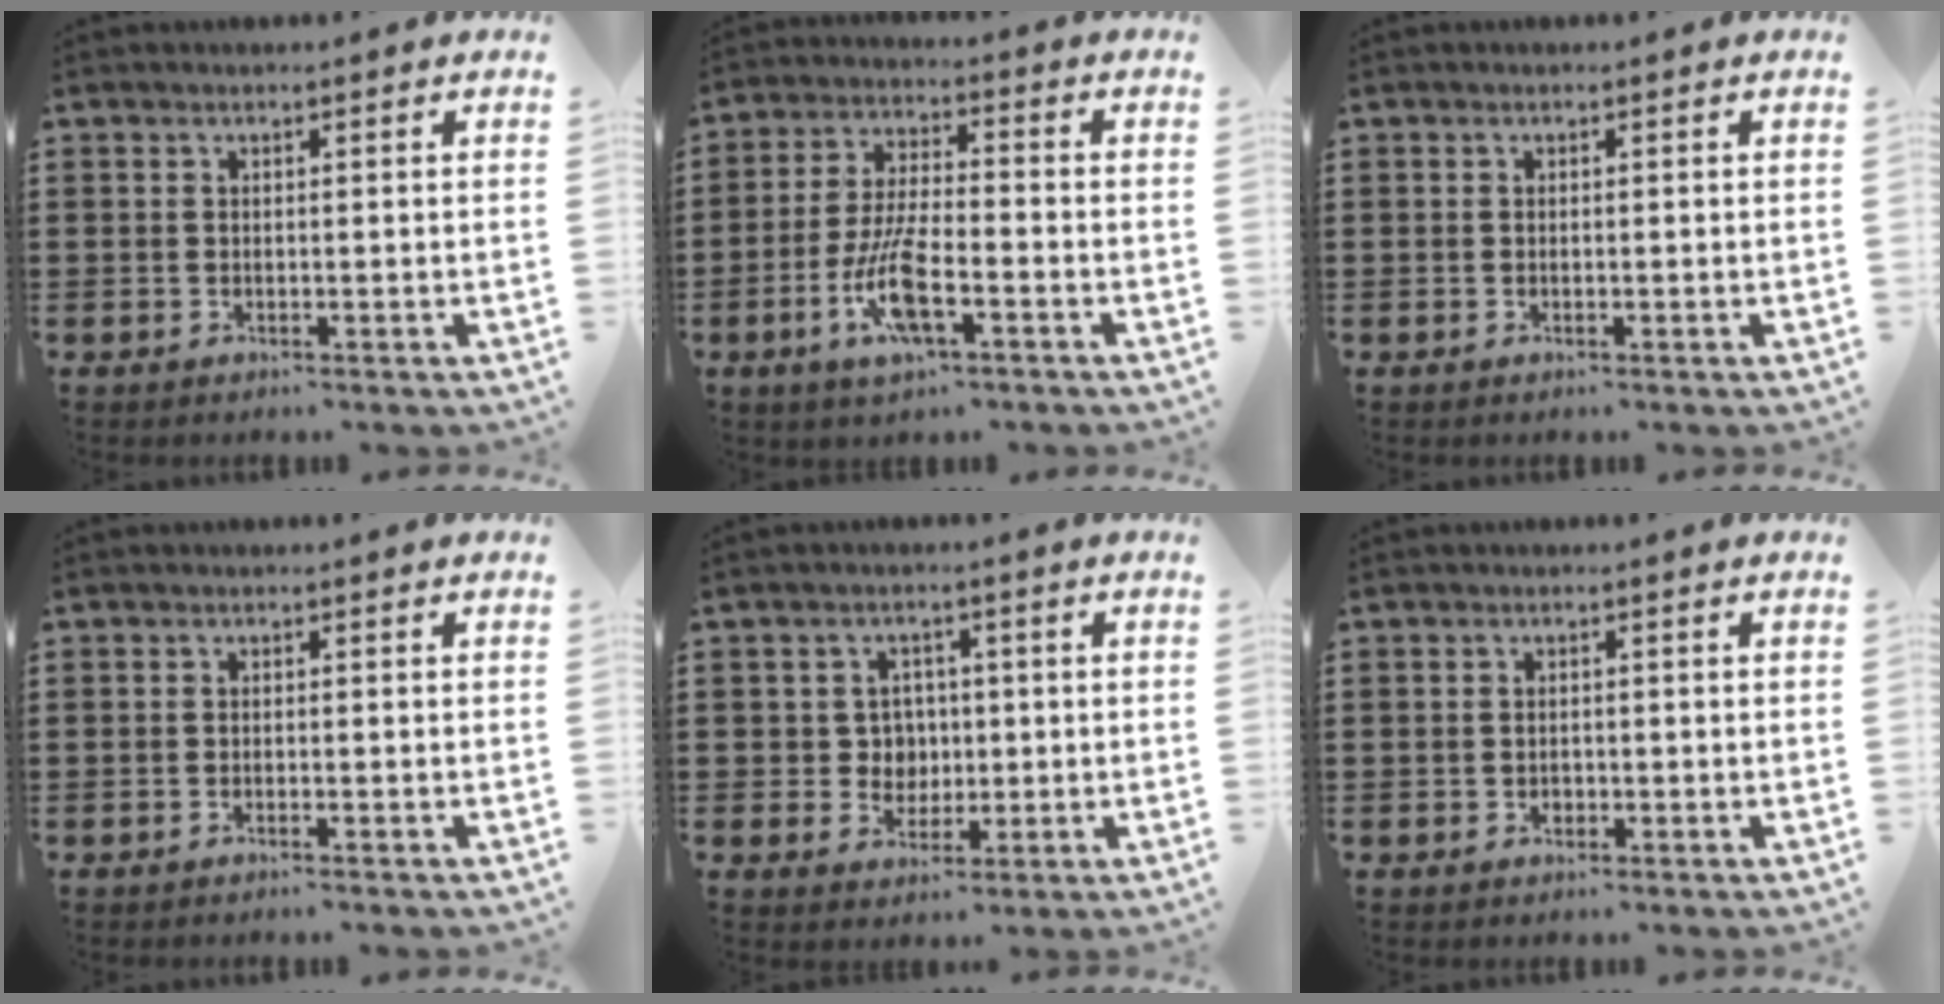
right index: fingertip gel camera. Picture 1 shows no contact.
{"total": 9.3, "force": [-3.7, 2.7, 8.1], "torque": [-0.176, -0.010, -0.070]}
{"total": 0.0}
{"total": 0.6, "force": [-0.6, 0.0, 0.2], "torque": [-0.005, -0.001, -0.012]}
{"total": 3.7, "force": [0.1, 3.6, 1.1], "torque": [-0.031, 0.007, -0.004]}
{"total": 0.9, "force": [-0.3, 0.8, 0.3], "torque": [-0.008, 0.002, -0.007]}